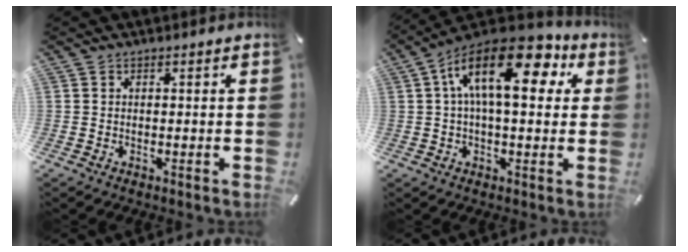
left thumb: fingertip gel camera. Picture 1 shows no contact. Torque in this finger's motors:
{"motor_torque": [0.84, 1.81, 2.03, -0.74, 0.58]}